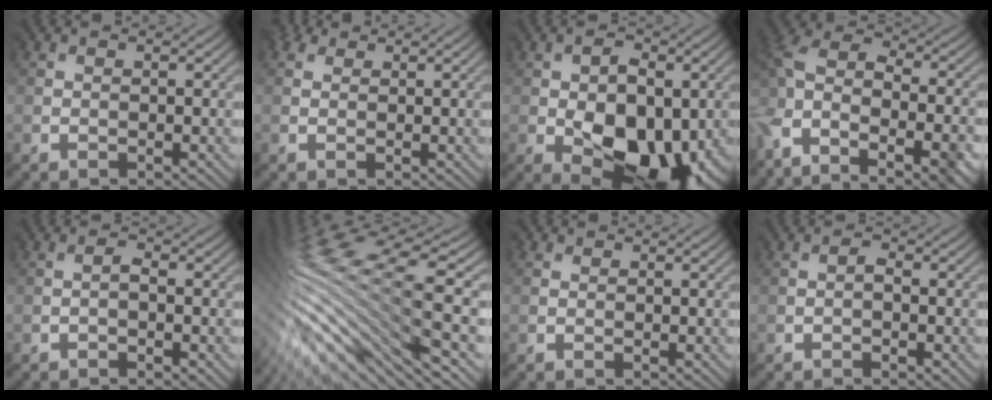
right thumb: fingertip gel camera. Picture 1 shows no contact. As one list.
[{"total": 2.1, "force": [1.3, 1.4, 0.9], "torque": [-0.020, 0.010, 0.023]}, {"total": 12.1, "force": [-2.5, 7.9, 8.9], "torque": [-0.122, -0.026, -0.031]}, {"total": 11.4, "force": [-6.9, 5.9, 6.9], "torque": [-0.168, -0.004, -0.122]}, {"total": 1.7, "force": [-1.2, 0.3, 1.1], "torque": [-0.020, 0.001, -0.018]}, {"total": 14.5, "force": [-2.0, 4.1, 13.7], "torque": [-0.303, 0.008, -0.028]}, {"total": 0.7, "force": [0.2, 0.6, 0.3], "torque": [-0.006, 0.001, 0.001]}, {"total": 1.4, "force": [-1.1, 0.4, 0.8], "torque": [-0.013, 0.000, -0.015]}]